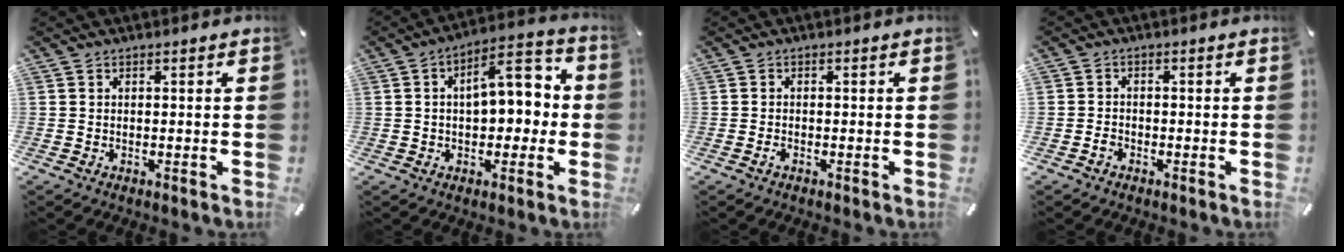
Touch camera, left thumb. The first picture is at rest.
{"total": 10.9, "force": [1.8, 6.9, 8.3], "torque": [-0.095, -0.013, 0.023]}
{"total": 1.1, "force": [-0.7, 0.5, 0.6], "torque": [-0.013, 0.000, -0.014]}
{"total": 2.3, "force": [-1.1, 2.0, 0.6], "torque": [-0.008, 0.007, -0.025]}